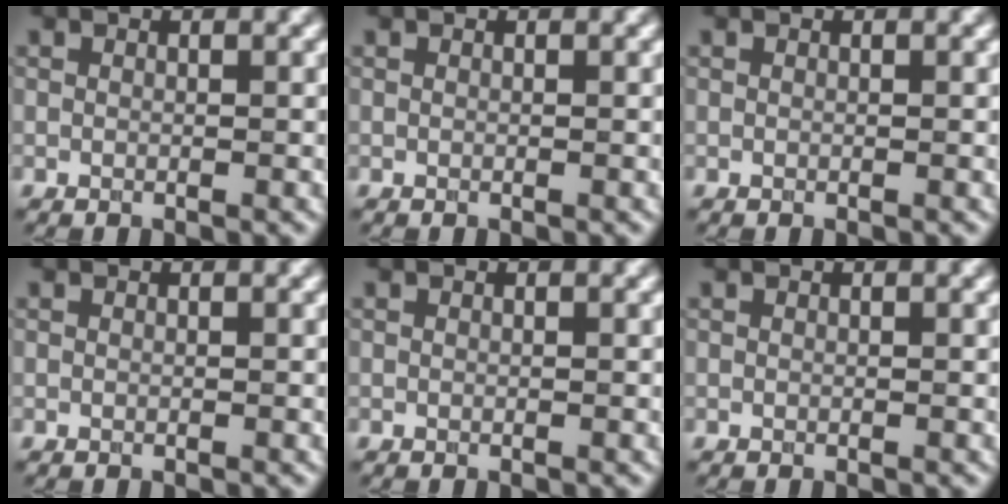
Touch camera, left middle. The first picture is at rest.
{"total": 0.0}
{"total": 0.0}
{"total": 0.0}
{"total": 0.0}
{"total": 0.0}